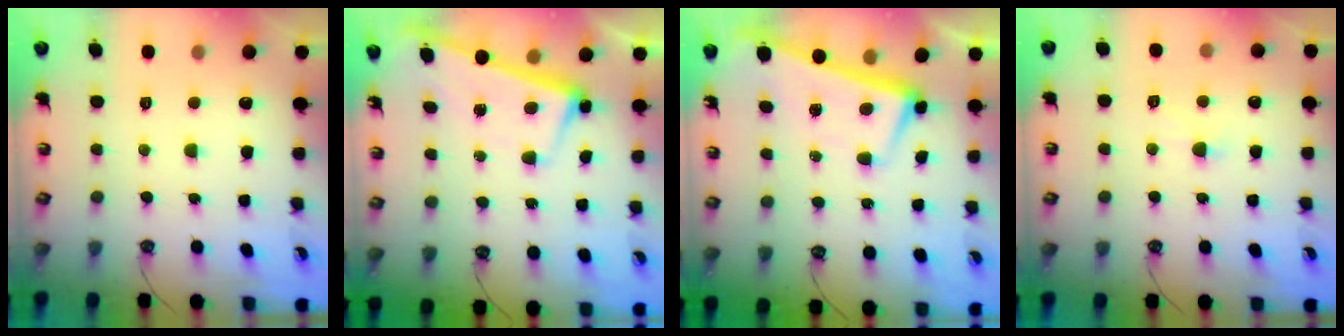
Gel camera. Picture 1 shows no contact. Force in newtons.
{"total": 2.5, "press": 2.4, "slide": 0.5}
{"total": 2.0, "press": 1.8, "slide": 0.8}
{"total": 1.1, "press": 0.9, "slide": 0.6}